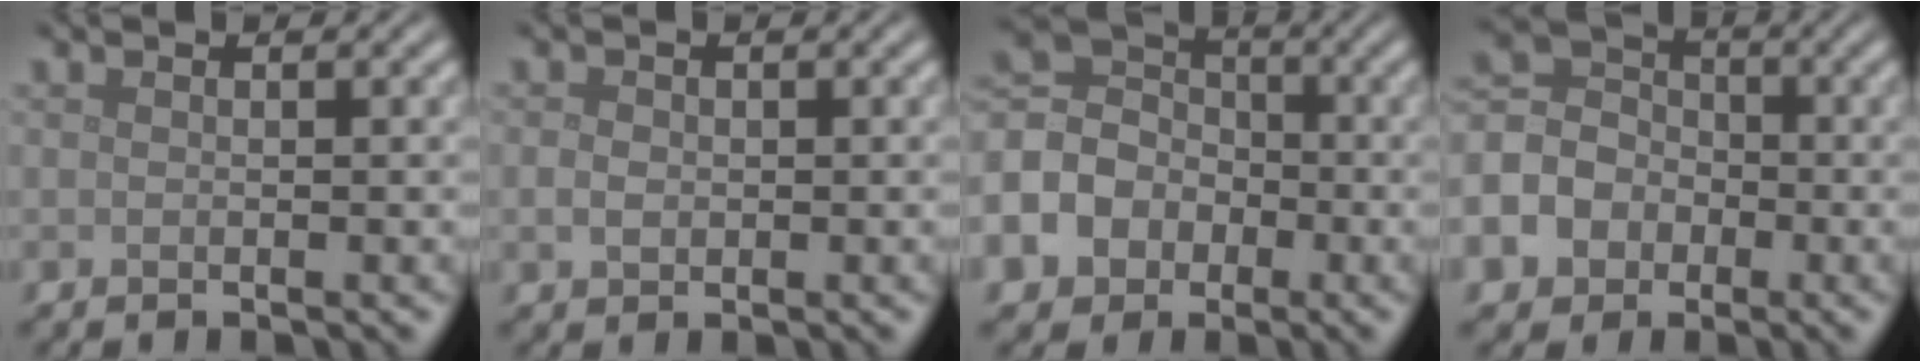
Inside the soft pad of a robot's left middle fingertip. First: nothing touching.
{"total": 1.3, "force": [-0.2, 1.1, 0.7], "torque": [-0.017, -0.001, -0.006]}
{"total": 7.6, "force": [-2.9, 6.2, 3.3], "torque": [-0.081, -0.002, -0.068]}
{"total": 7.3, "force": [-3.3, 5.9, 2.8], "torque": [-0.068, -0.006, -0.076]}